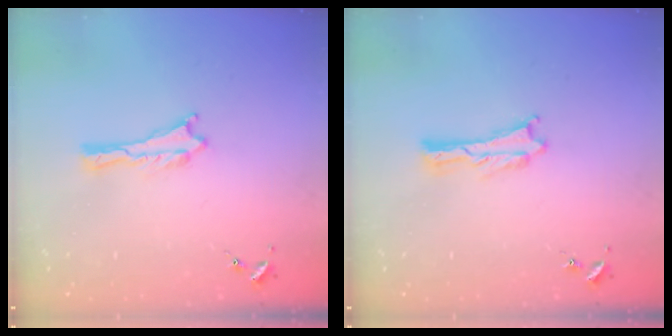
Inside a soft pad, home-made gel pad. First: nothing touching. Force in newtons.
{"total": 0.0}